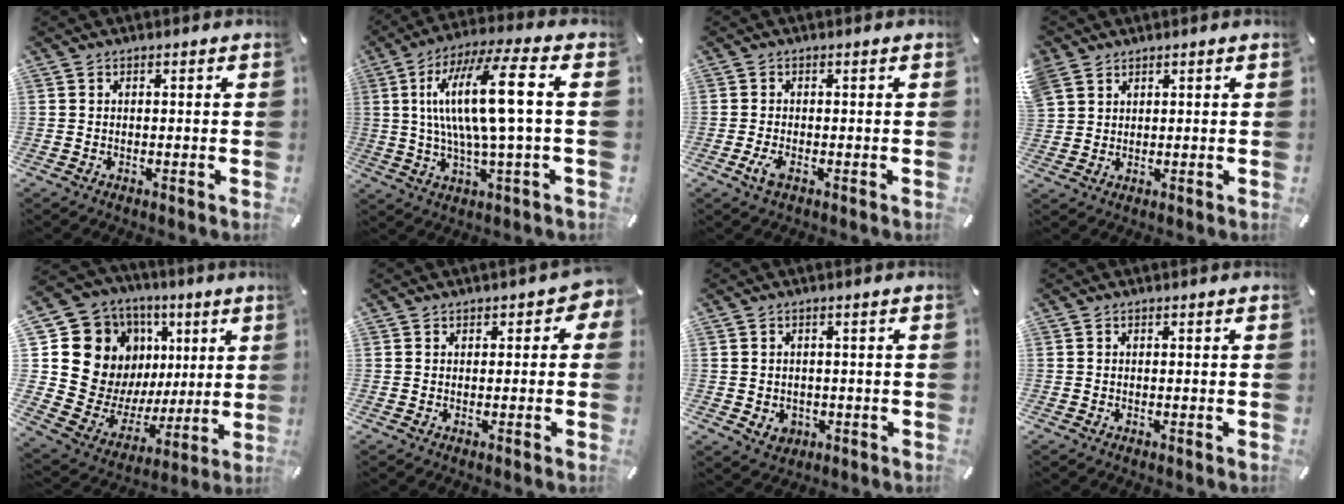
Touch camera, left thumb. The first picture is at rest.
{"total": 17.5, "force": [2.3, 3.4, 17.0], "torque": [-0.350, -0.006, 0.021]}
{"total": 2.5, "force": [-0.9, 0.9, 2.2], "torque": [-0.056, -0.007, -0.021]}
{"total": 4.2, "force": [2.8, 3.2, 0.5], "torque": [-0.021, -0.002, 0.056]}
{"total": 17.1, "force": [6.3, 14.9, 5.6], "torque": [-0.097, -0.060, 0.152]}
{"total": 2.2, "force": [0.5, 1.8, 1.2], "torque": [0.002, -0.002, 0.002]}
{"total": 3.3, "force": [-0.7, 2.9, 1.5], "torque": [-0.009, -0.001, -0.012]}
{"total": 0.0}